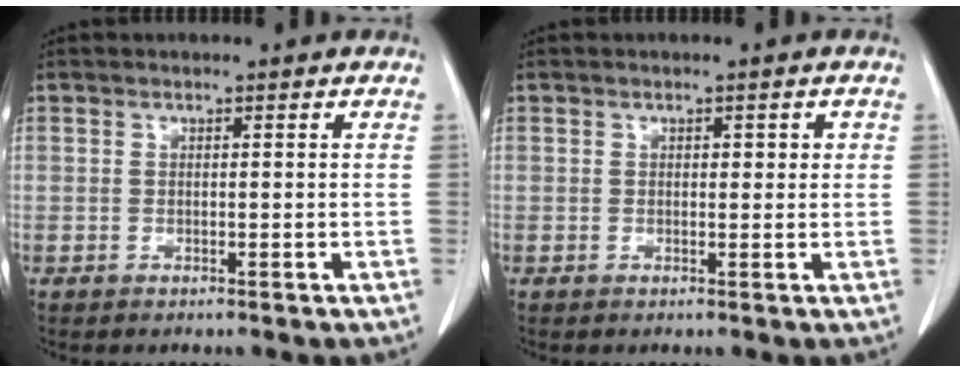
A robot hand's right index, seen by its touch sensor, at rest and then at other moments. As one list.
[{"total": 1.6, "force": [0.4, 0.9, 1.2], "torque": [-0.014, 0.006, 0.004]}]